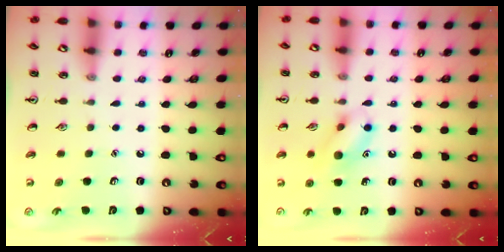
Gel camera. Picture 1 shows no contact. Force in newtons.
{"total": 10.5, "press": 10.5, "slide": 0.7}